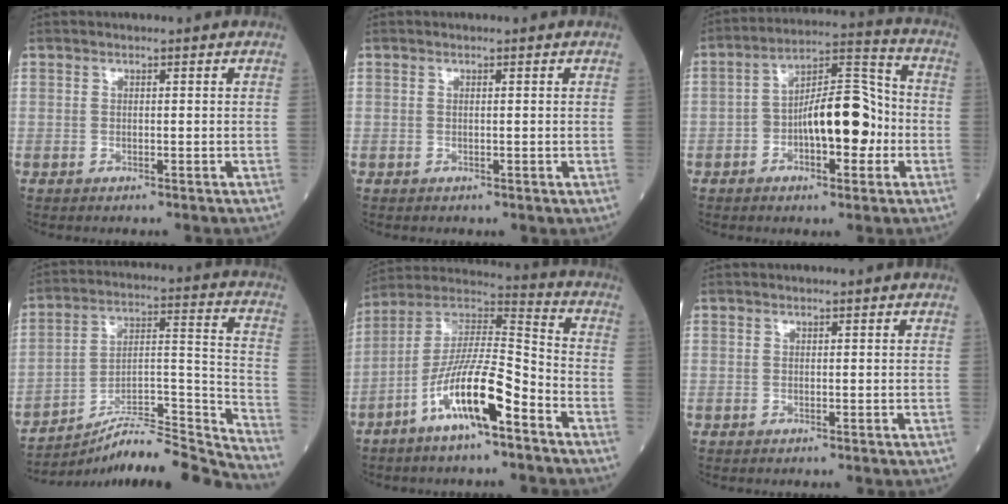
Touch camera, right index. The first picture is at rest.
{"total": 0.0}
{"total": 12.1, "force": [-2.5, 4.6, 10.9], "torque": [-0.183, 0.032, -0.036]}
{"total": 19.7, "force": [-18.9, -0.7, 5.4], "torque": [-0.080, 0.034, -0.299]}
{"total": 13.9, "force": [-6.8, 2.2, 11.9], "torque": [-0.223, 0.007, -0.123]}
{"total": 0.0}